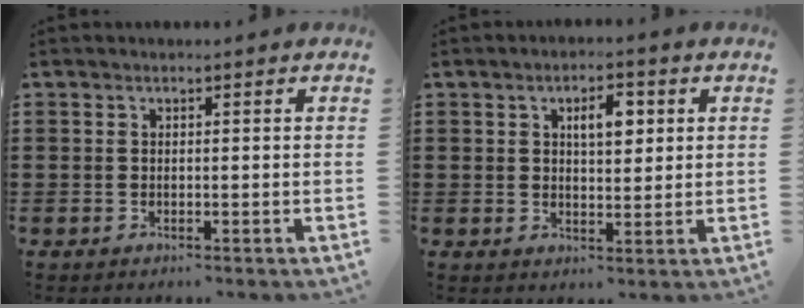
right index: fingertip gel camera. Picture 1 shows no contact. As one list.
[{"total": 4.3, "force": [1.5, 1.9, 3.6], "torque": [-0.051, 0.002, 0.018]}]